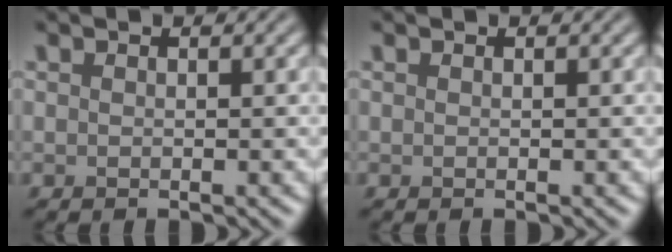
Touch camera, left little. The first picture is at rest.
{"total": 0.0}